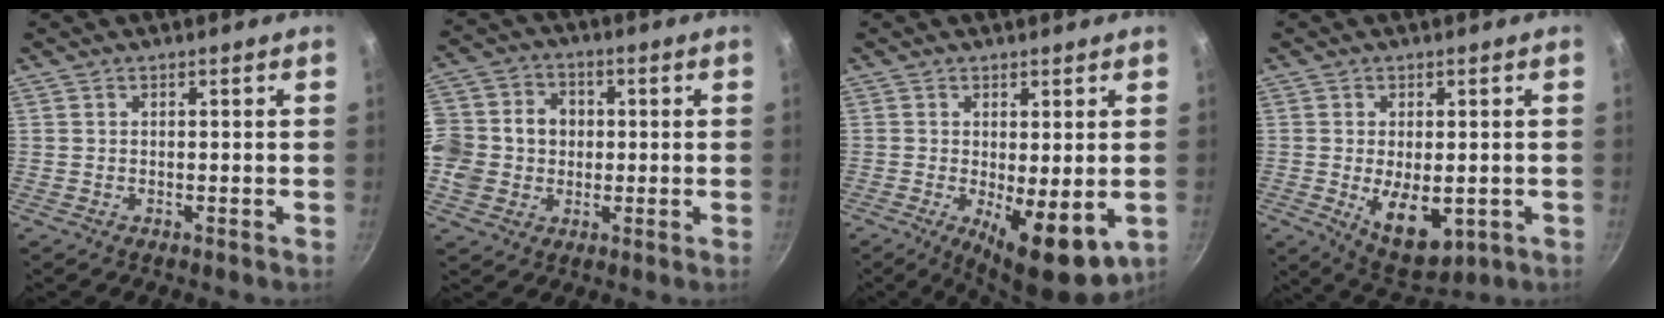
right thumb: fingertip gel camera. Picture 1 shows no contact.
{"total": 15.0, "force": [-0.4, 13.0, 7.5], "torque": [-0.144, 0.030, -0.004]}
{"total": 11.6, "force": [-3.2, 4.2, 10.4], "torque": [-0.144, -0.024, -0.032]}
{"total": 9.8, "force": [-2.1, 5.2, 8.1], "torque": [-0.114, -0.012, -0.017]}